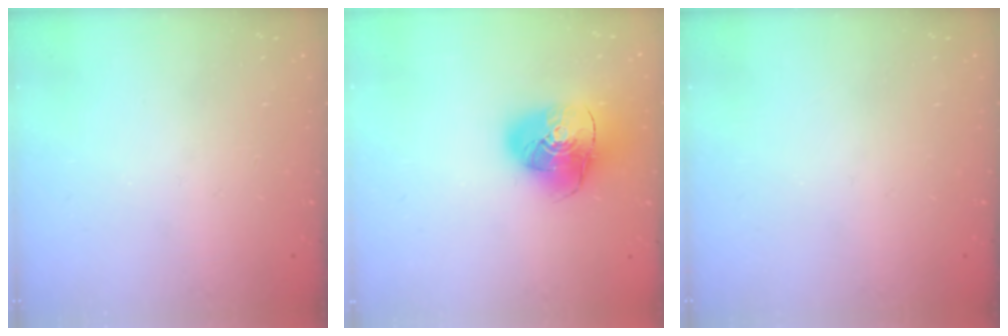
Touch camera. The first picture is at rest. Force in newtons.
{"total": 15.6, "press": 15.4, "slide": 2.4}
{"total": 0.0}